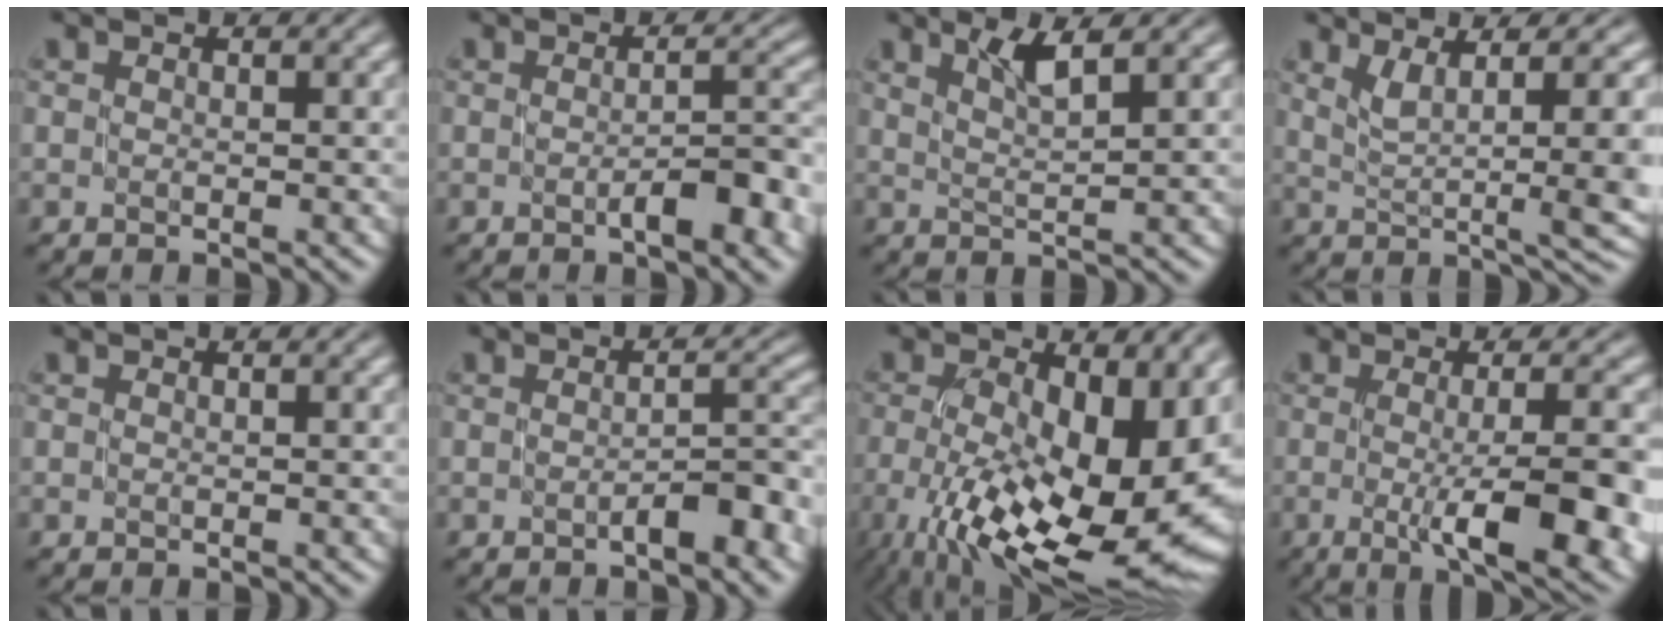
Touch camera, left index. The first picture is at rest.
{"total": 4.4, "force": [-1.3, 1.0, 4.1], "torque": [-0.061, 0.007, -0.017]}
{"total": 2.7, "force": [1.8, 0.3, 2.0], "torque": [-0.033, 0.003, 0.035]}
{"total": 6.7, "force": [1.6, 2.0, 6.2], "torque": [-0.096, 0.001, 0.033]}
{"total": 0.0}
{"total": 3.4, "force": [-1.2, 0.7, 3.0], "torque": [-0.042, 0.010, -0.018]}
{"total": 17.0, "force": [-4.1, 8.3, 14.2], "torque": [-0.212, -0.018, -0.055]}
{"total": 8.5, "force": [-2.0, 2.2, 7.9], "torque": [-0.103, -0.009, -0.028]}